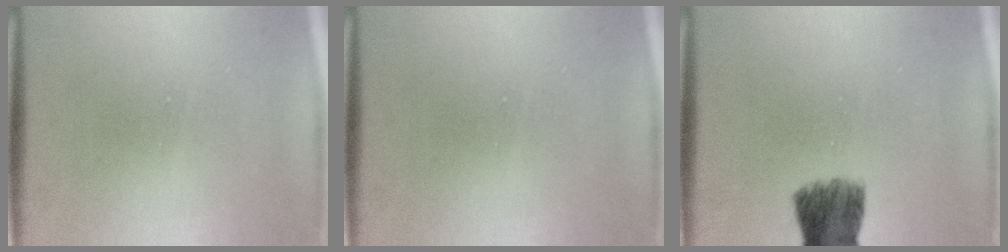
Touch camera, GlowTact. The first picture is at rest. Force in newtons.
{"total": 0.0}
{"total": 7.5}